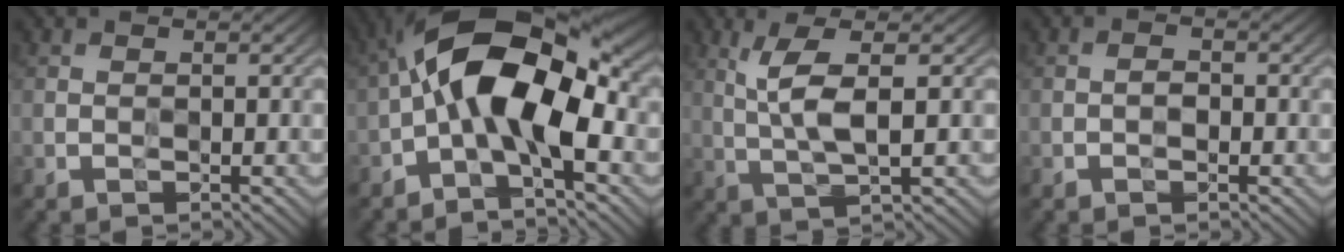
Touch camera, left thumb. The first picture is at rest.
{"total": 14.4, "force": [-0.8, 6.1, 13.0], "torque": [-0.229, 0.024, -0.029]}
{"total": 5.4, "force": [1.3, 1.1, 5.1], "torque": [-0.115, 0.003, 0.031]}
{"total": 1.4, "force": [-0.5, 0.7, 1.1], "torque": [-0.016, 0.004, -0.011]}